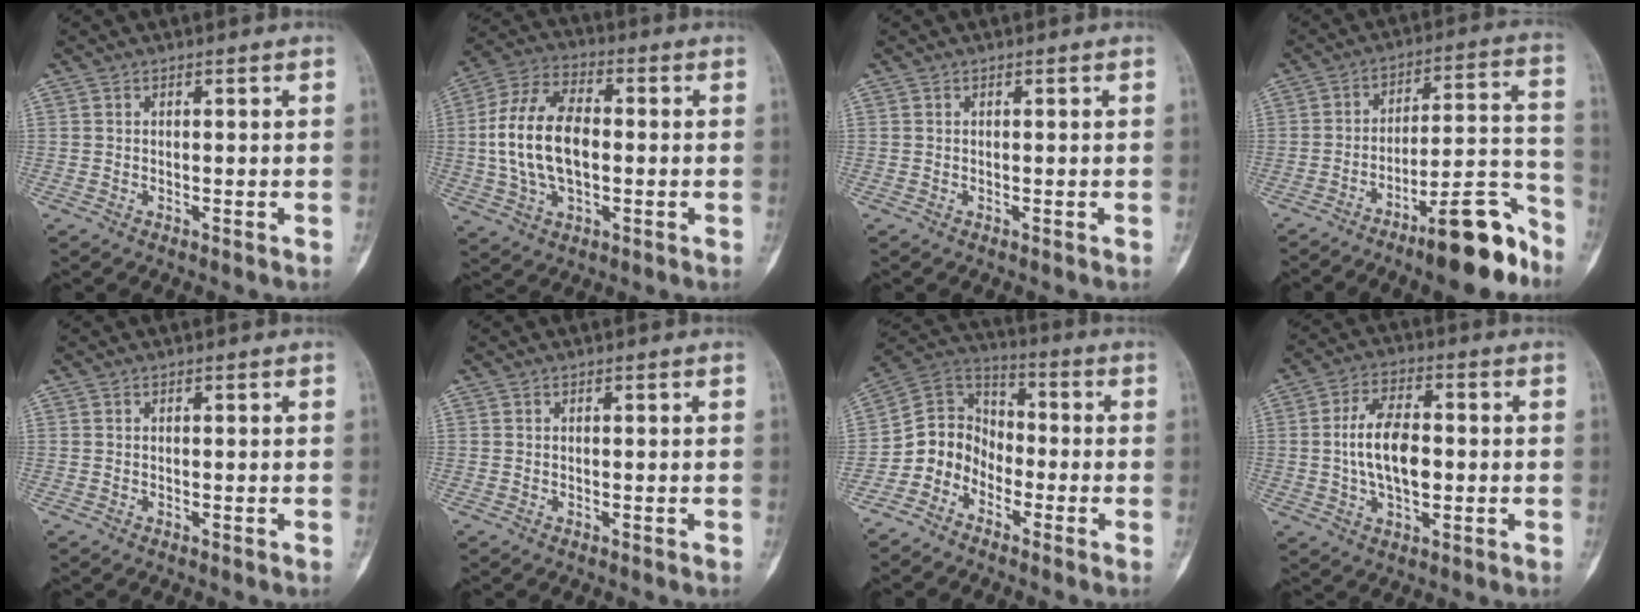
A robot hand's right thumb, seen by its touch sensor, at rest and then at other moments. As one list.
[{"total": 15.4, "force": [-0.2, 8.8, 12.6], "torque": [-0.245, 0.022, -0.005]}, {"total": 0.0}, {"total": 16.0, "force": [-10.7, 4.0, 11.3], "torque": [-0.133, 0.098, -0.169]}, {"total": 0.0}, {"total": 0.0}, {"total": 8.9, "force": [-4.5, 7.2, 2.5], "torque": [-0.020, 0.070, -0.102]}, {"total": 11.0, "force": [-0.1, 5.8, 9.3], "torque": [-0.165, 0.008, -0.004]}]